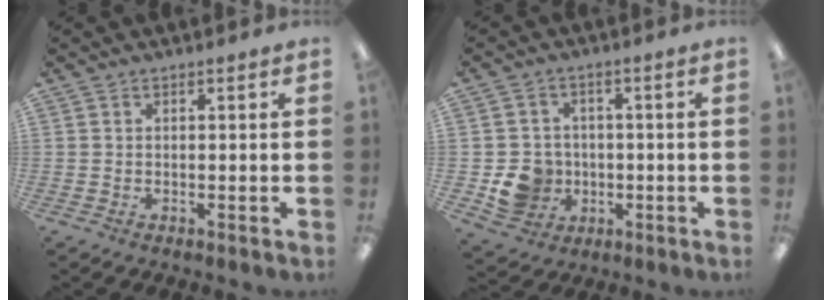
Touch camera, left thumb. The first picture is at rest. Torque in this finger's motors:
{"motor_torque": [-0.51, 0.63, 0.20, -0.17, 0.00]}